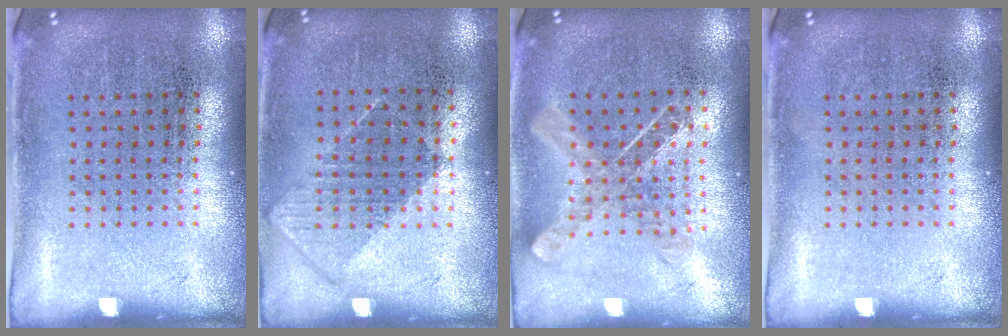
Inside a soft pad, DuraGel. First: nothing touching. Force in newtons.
{"total": 0.8, "press": 0.8, "slide": 0.3}
{"total": 0.7, "press": 0.7, "slide": 0.1}
{"total": 0.0}